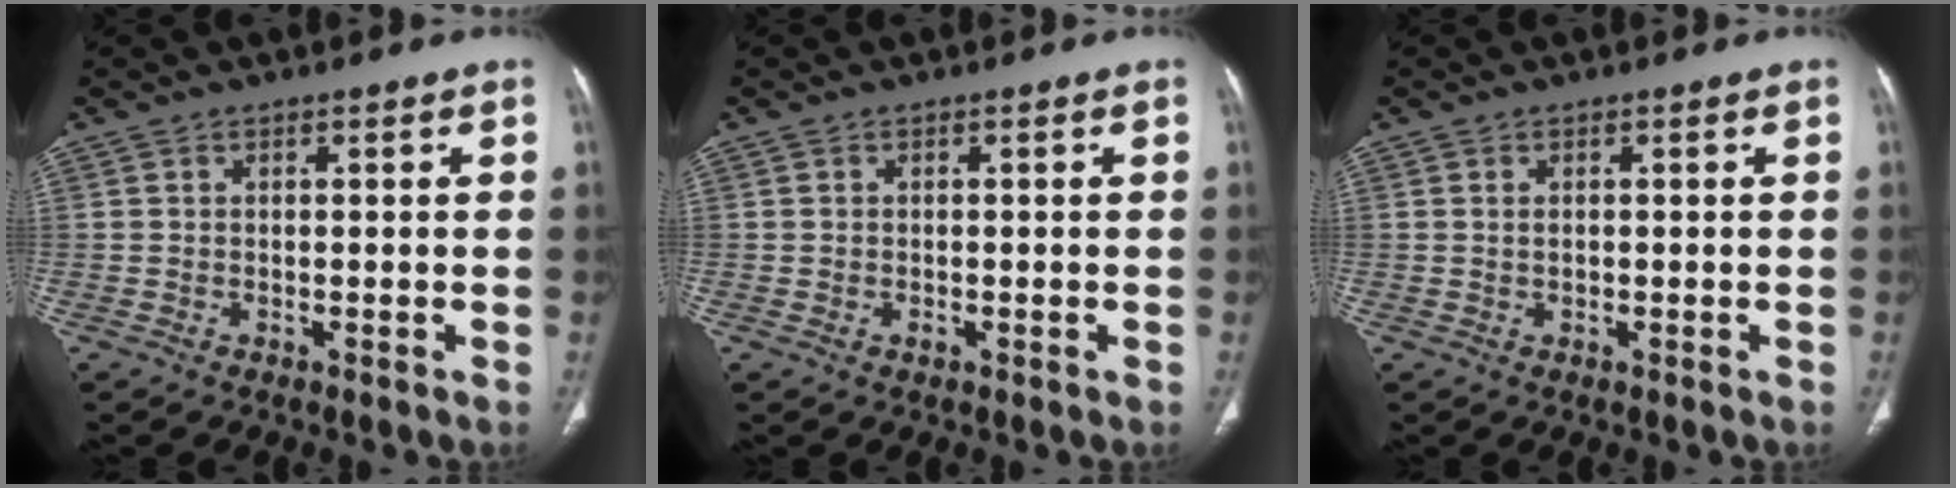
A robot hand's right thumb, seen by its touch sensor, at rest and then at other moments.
{"total": 0.8, "force": [-0.1, 0.6, 0.5], "torque": [-0.011, 0.003, -0.001]}
{"total": 0.8, "force": [0.2, 0.5, 0.6], "torque": [-0.014, 0.001, 0.007]}